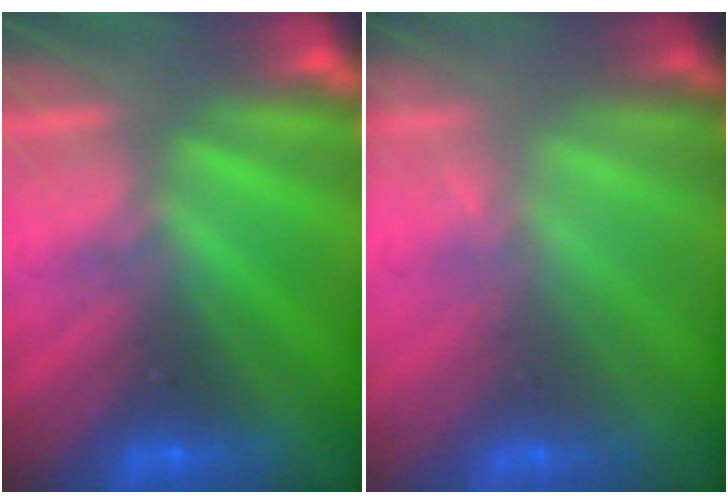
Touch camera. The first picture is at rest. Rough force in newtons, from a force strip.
{"total": 1.5}